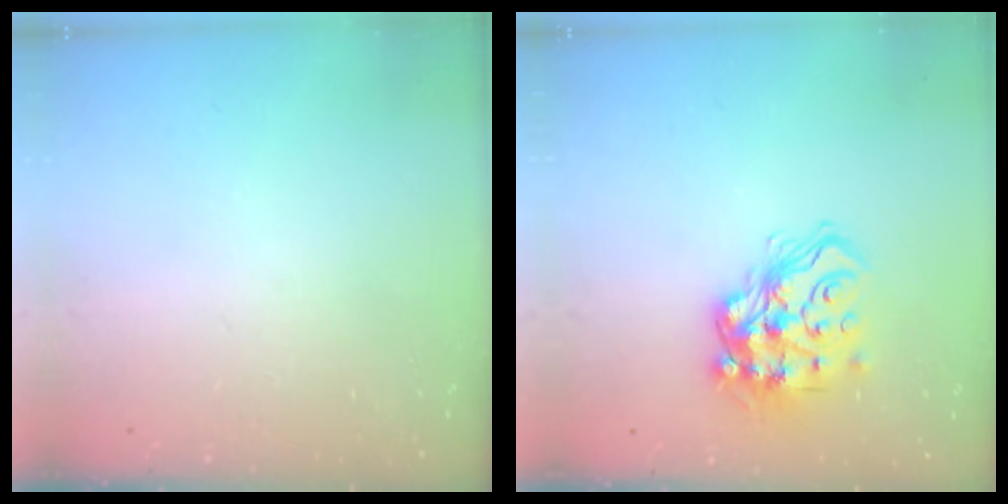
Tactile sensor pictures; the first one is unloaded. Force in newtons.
{"total": 17.0, "press": 17.0, "slide": 0.9}